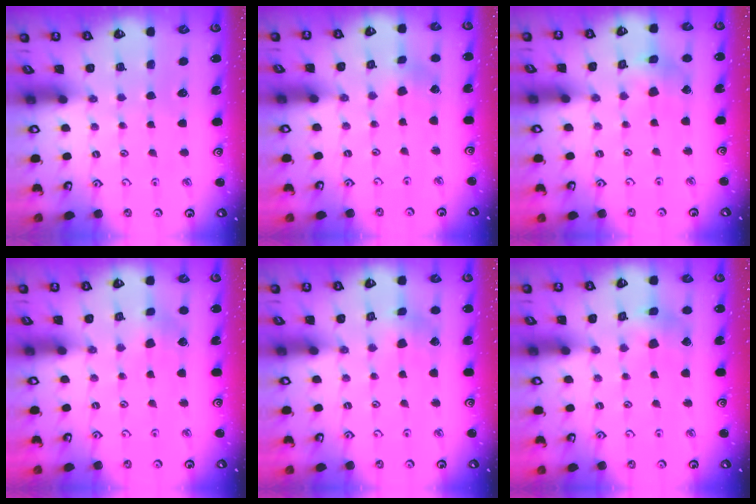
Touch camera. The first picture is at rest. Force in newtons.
{"total": 0.9, "press": 0.9, "slide": 0.2}
{"total": 3.4, "press": 3.4, "slide": 0.5}
{"total": 2.7, "press": 2.7, "slide": 0.4}
{"total": 2.1, "press": 2.1, "slide": 0.2}
{"total": 3.8, "press": 3.8, "slide": 0.4}